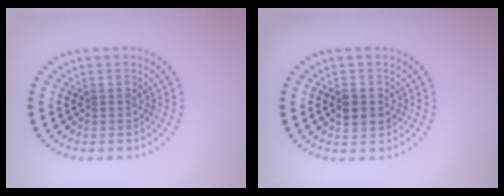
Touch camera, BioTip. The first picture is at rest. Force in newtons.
{"total": 2.6, "press": 2.6, "slide": 0.2}